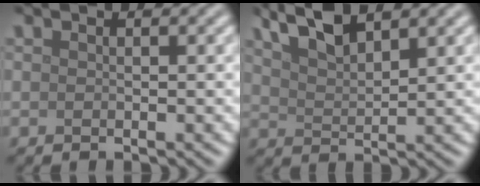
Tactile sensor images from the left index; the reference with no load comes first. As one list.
[{"total": 4.4, "force": [3.4, 1.2, 2.6], "torque": [-0.057, 0.009, 0.065]}]